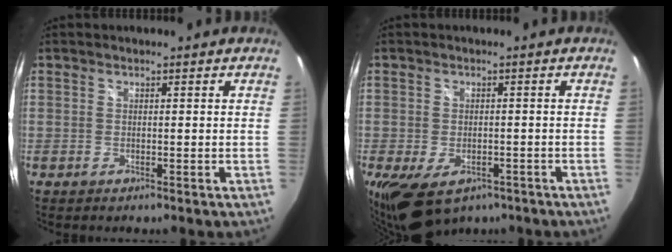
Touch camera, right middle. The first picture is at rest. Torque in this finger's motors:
{"motor_torque": [0.73, -0.84, -0.07, -0.01]}